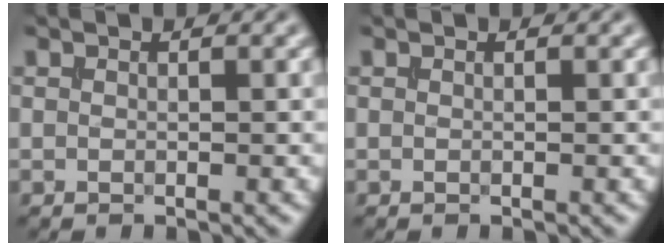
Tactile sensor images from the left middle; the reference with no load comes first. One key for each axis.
{"total": 0.0}